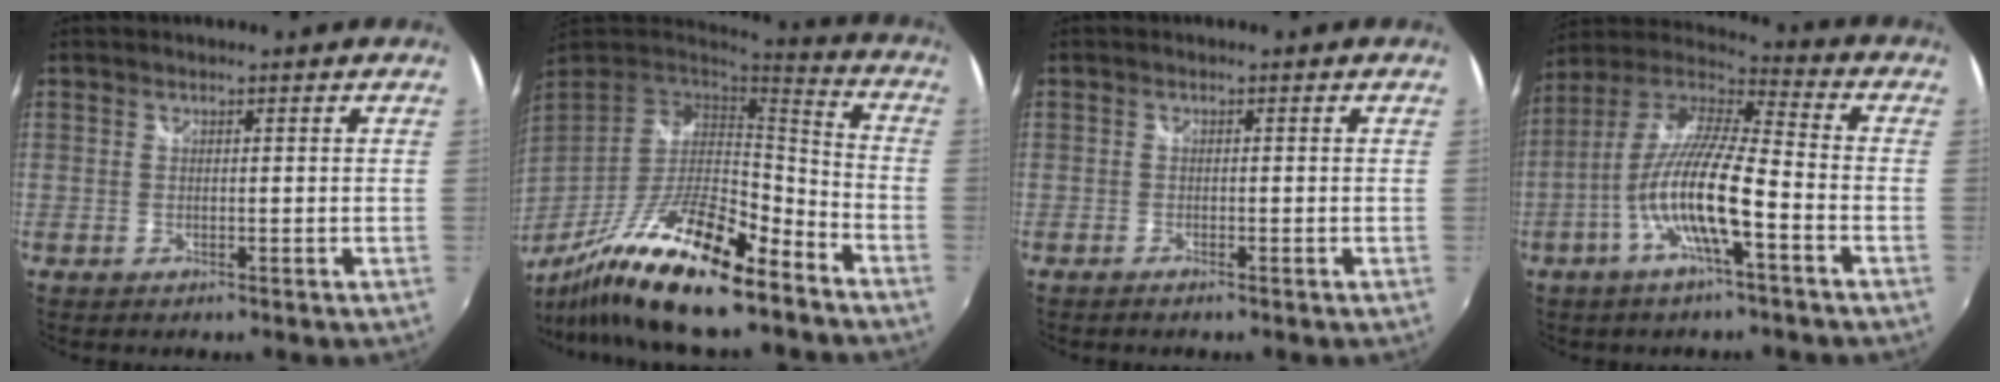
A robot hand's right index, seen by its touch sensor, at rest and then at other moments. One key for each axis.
{"total": 21.1, "fx": -14.3, "fy": 4.4, "fz": 14.9, "tx": -0.283, "ty": -0.028, "tz": -0.256}
{"total": 0.9, "fx": -0.8, "fy": 0.2, "fz": 0.4, "tx": -0.010, "ty": -0.002, "tz": -0.018}
{"total": 14.5, "fx": -5.3, "fy": 2.3, "fz": 13.3, "tx": -0.253, "ty": -0.005, "tz": -0.105}